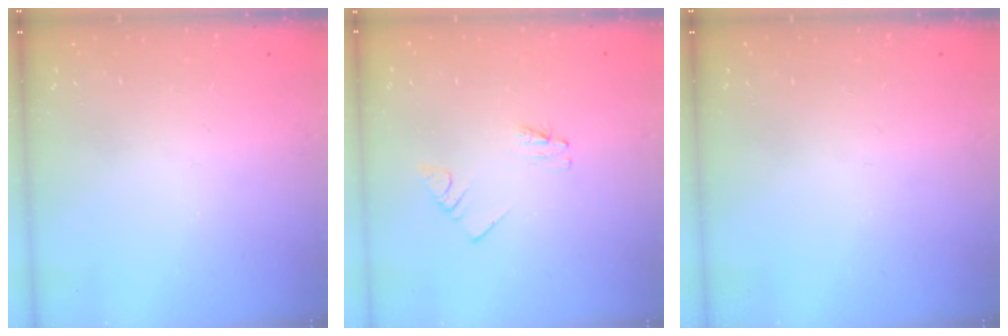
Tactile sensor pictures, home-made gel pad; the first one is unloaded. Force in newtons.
{"total": 1.1, "press": 1.1, "slide": 0.0}
{"total": 0.0}